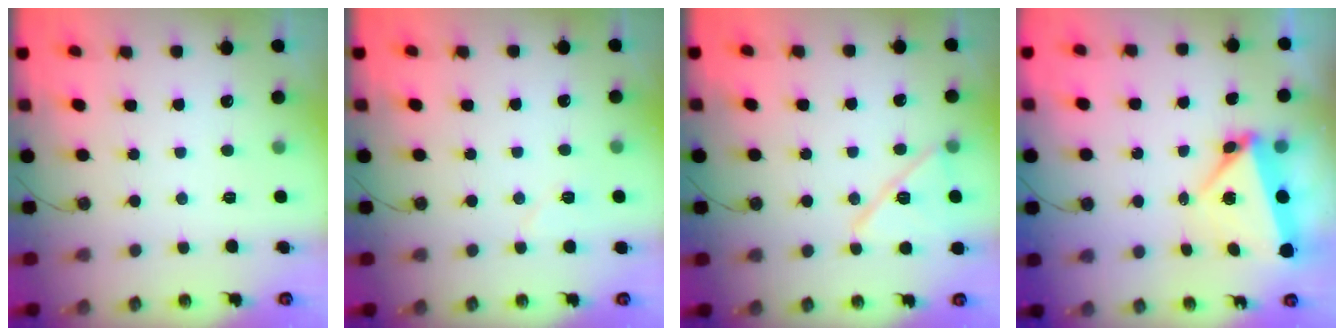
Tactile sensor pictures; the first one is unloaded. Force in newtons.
{"total": 6.8, "press": 4.3, "slide": 5.2}
{"total": 13.2, "press": 13.2, "slide": 0.5}
{"total": 5.2, "press": 5.0, "slide": 1.4}